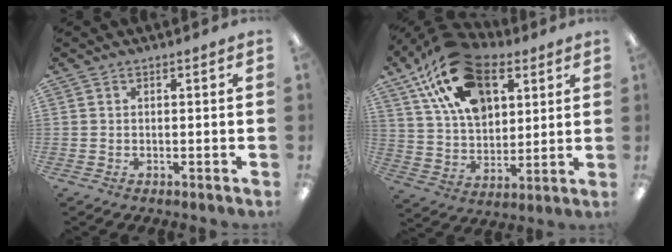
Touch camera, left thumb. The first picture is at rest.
{"total": 21.0, "force": [11.3, 13.0, 12.0], "torque": [-0.209, -0.034, 0.207]}